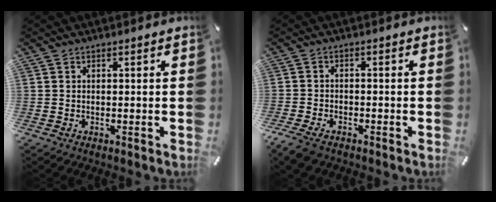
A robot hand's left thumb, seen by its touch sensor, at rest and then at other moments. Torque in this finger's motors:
{"motor_torque": [0.03, 0.96, 0.69, 0.63, 0.09]}